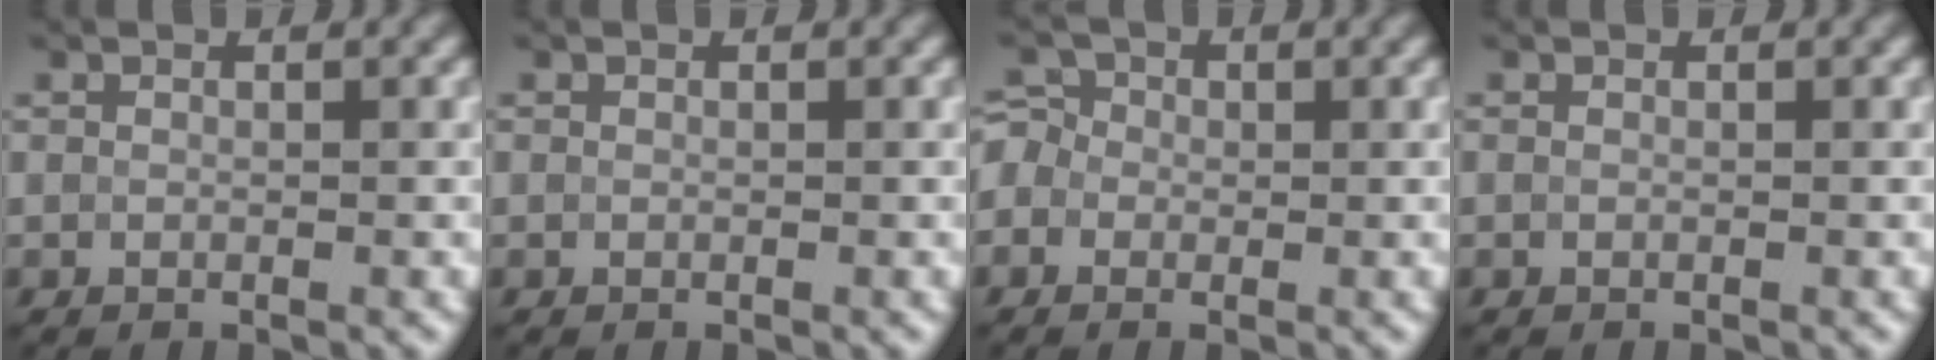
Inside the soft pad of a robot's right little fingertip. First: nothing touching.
{"total": 0.0}
{"total": 2.8, "force": [0.0, 2.6, 1.1], "torque": [-0.008, 0.020, -0.025]}
{"total": 0.0}